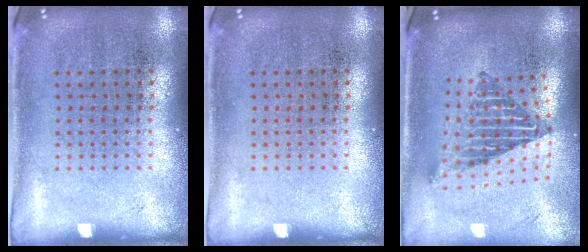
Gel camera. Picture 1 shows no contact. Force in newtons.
{"total": 0.0}
{"total": 2.1, "press": 1.6, "slide": 1.4}